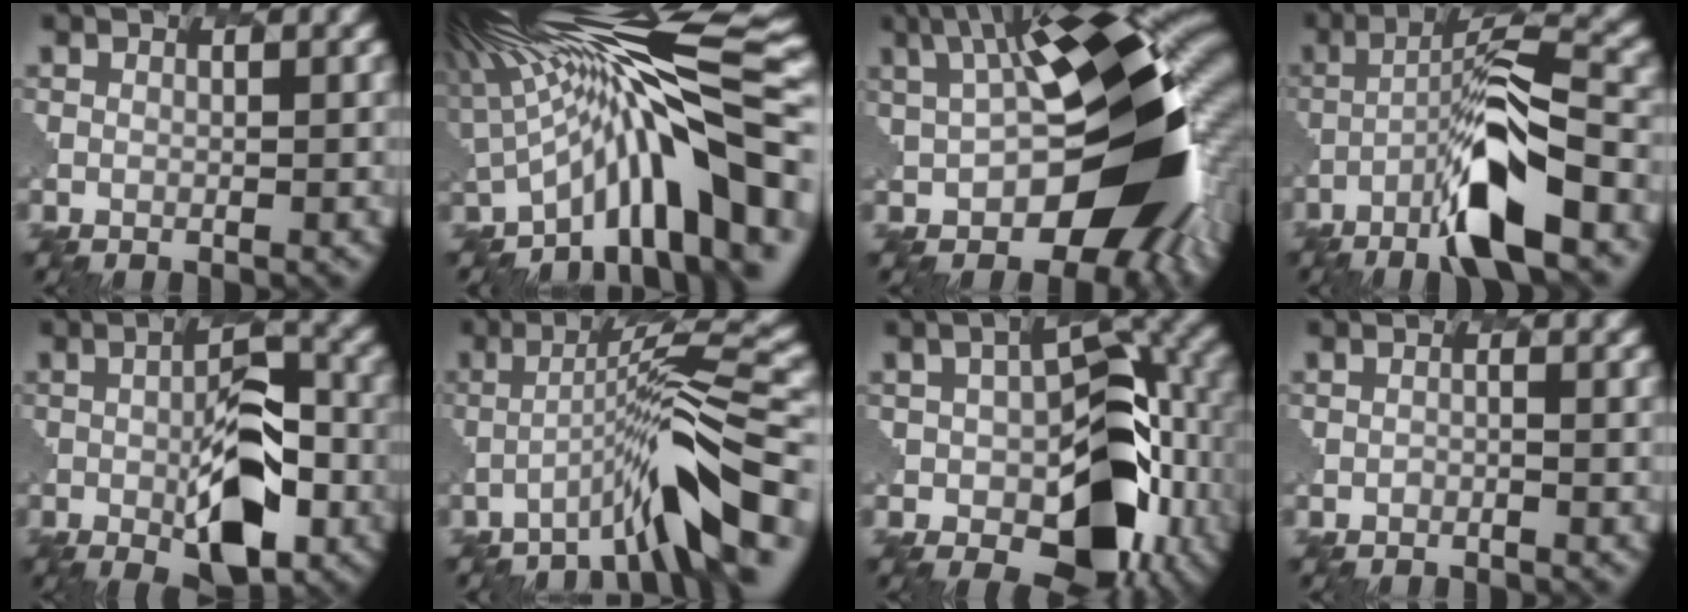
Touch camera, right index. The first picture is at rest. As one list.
[{"total": 10.6, "force": [-0.9, 2.7, 10.2], "torque": [-0.178, 0.023, -0.033]}, {"total": 13.8, "force": [1.2, 8.1, 11.1], "torque": [-0.181, -0.015, 0.026]}, {"total": 7.6, "force": [-5.5, 0.6, 5.3], "torque": [-0.129, 0.015, -0.114]}, {"total": 6.5, "force": [-3.0, 2.7, 5.0], "torque": [-0.119, -0.005, -0.058]}, {"total": 6.4, "force": [-4.5, -0.2, 4.6], "torque": [-0.097, 0.021, -0.093]}, {"total": 11.5, "force": [-2.6, 7.8, 8.1], "torque": [-0.134, -0.021, -0.042]}, {"total": 2.0, "force": [-1.2, -0.3, -1.5], "torque": [-0.005, -0.003, -0.023]}]